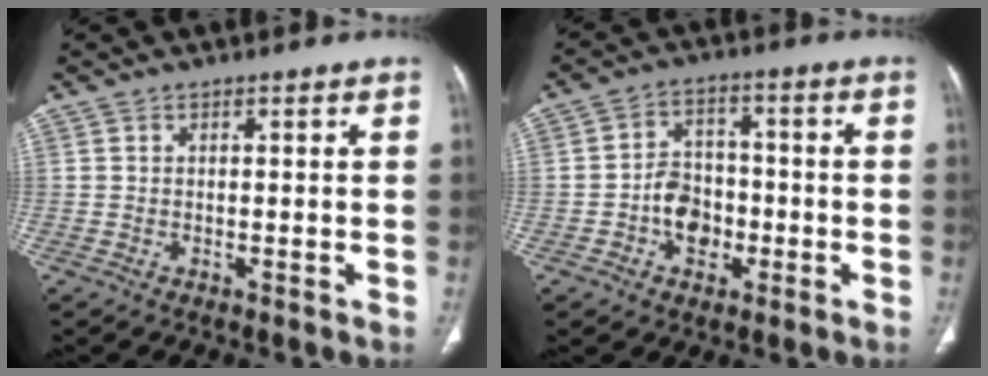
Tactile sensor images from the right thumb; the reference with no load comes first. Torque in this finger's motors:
{"motor_torque": [1.32, 1.15, 0.58, -0.30, 0.04]}